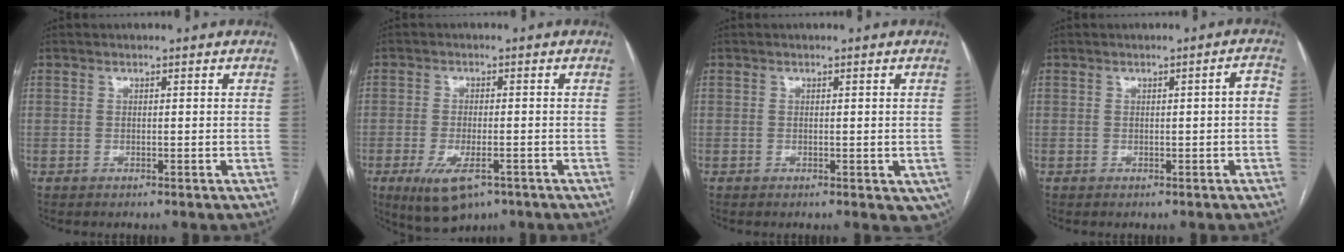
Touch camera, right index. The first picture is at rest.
{"total": 7.6, "force": [-4.2, 2.9, 5.7], "torque": [-0.104, -0.019, -0.059]}
{"total": 4.2, "force": [-1.4, 2.1, 3.3], "torque": [-0.022, -0.003, -0.018]}
{"total": 1.8, "force": [-0.2, 0.2, 1.8], "torque": [-0.020, 0.004, -0.002]}